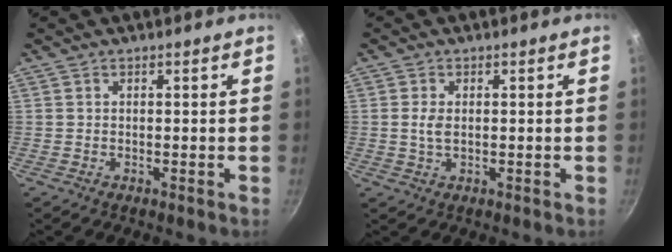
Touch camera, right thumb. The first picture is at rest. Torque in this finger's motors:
{"motor_torque": [-0.22, 0.18, 0.13, 0.67, -0.04]}